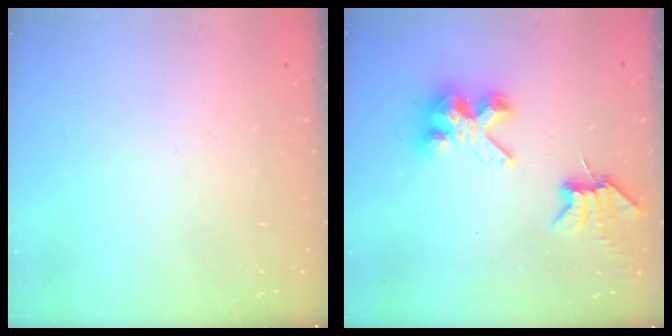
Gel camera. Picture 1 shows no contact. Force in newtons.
{"total": 7.3, "press": 7.2, "slide": 0.8}